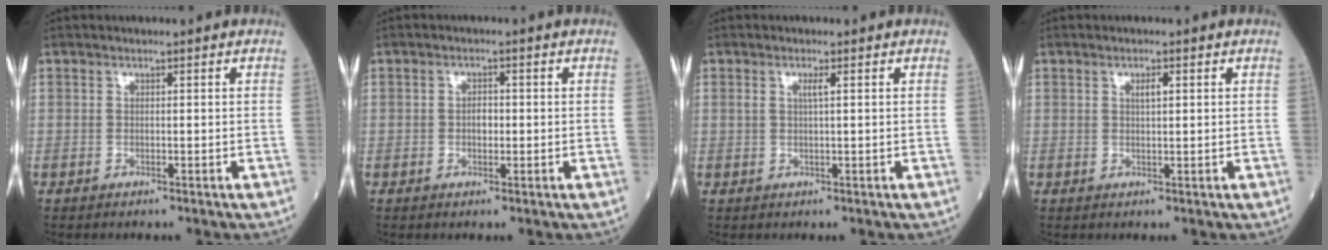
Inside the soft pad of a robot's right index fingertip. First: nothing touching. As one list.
[{"total": 1.7, "force": [-0.2, 1.0, 1.4], "torque": [-0.022, 0.003, -0.003]}, {"total": 1.4, "force": [0.5, -0.1, 1.3], "torque": [-0.028, 0.000, 0.007]}, {"total": 1.5, "force": [0.6, 0.3, 1.3], "torque": [-0.023, 0.000, 0.009]}]